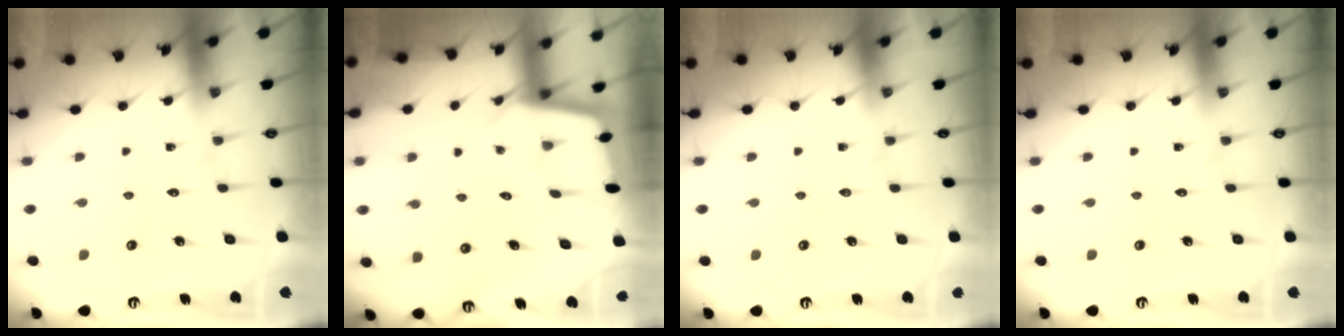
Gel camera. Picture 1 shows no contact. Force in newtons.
{"total": 1.9, "press": 1.9, "slide": 0.1}
{"total": 0.0}
{"total": 0.0}